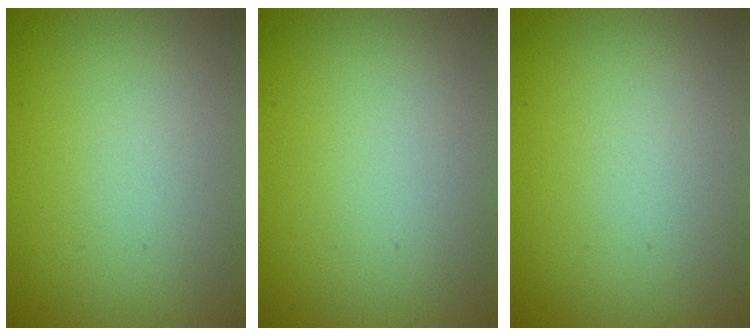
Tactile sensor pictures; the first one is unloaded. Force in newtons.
{"total": 0.0}
{"total": 0.0}